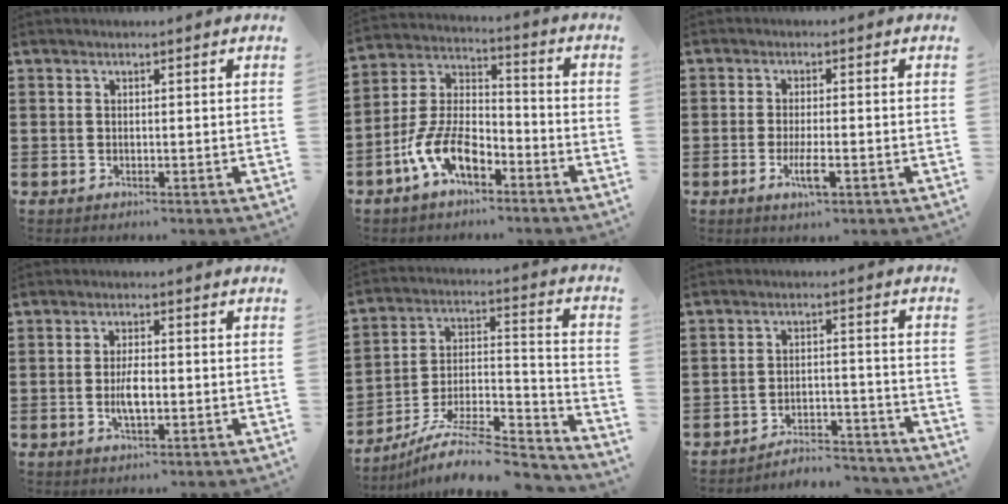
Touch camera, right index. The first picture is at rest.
{"total": 10.2, "force": [-6.1, 4.6, 6.8], "torque": [-0.167, 0.000, -0.122]}
{"total": 4.0, "force": [-1.6, 0.9, 3.6], "torque": [-0.072, -0.005, -0.032]}
{"total": 4.9, "force": [-0.9, 1.8, 4.5], "torque": [-0.093, -0.001, -0.020]}
{"total": 9.7, "force": [-7.9, 2.4, 5.0], "torque": [-0.081, 0.020, -0.154]}
{"total": 4.4, "force": [-4.4, 0.5, 0.6], "torque": [-0.012, 0.009, -0.091]}